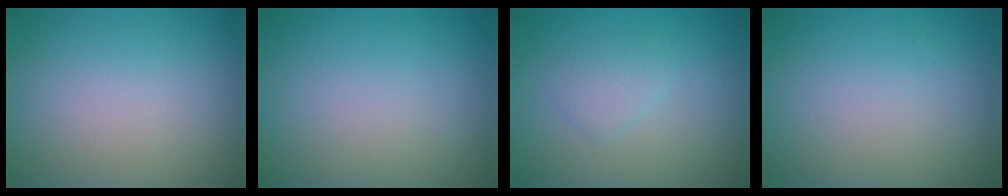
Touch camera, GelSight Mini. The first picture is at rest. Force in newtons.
{"total": 0.0}
{"total": 1.4, "press": 1.4, "slide": 0.1}
{"total": 0.0}